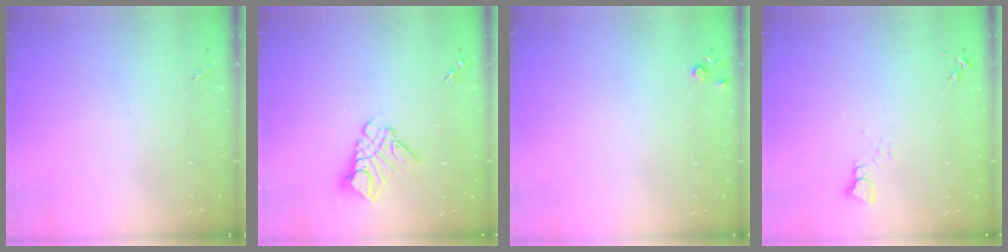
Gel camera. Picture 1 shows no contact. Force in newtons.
{"total": 11.6, "press": 11.6, "slide": 1.2}
{"total": 4.3, "press": 4.3, "slide": 0.7}
{"total": 2.2, "press": 2.2, "slide": 0.2}